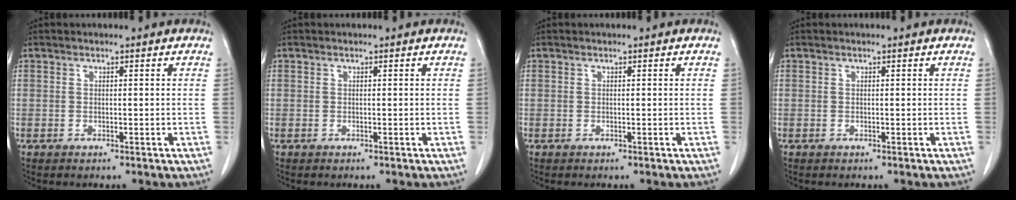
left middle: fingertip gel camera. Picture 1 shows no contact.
{"total": 0.0}
{"total": 0.0}
{"total": 0.0}